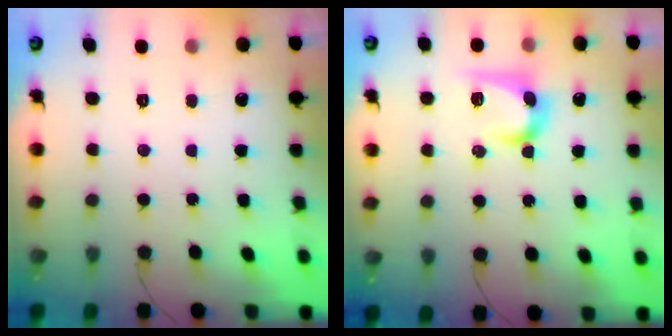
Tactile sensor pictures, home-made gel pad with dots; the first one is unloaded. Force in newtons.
{"total": 10.4, "press": 10.4, "slide": 0.4}